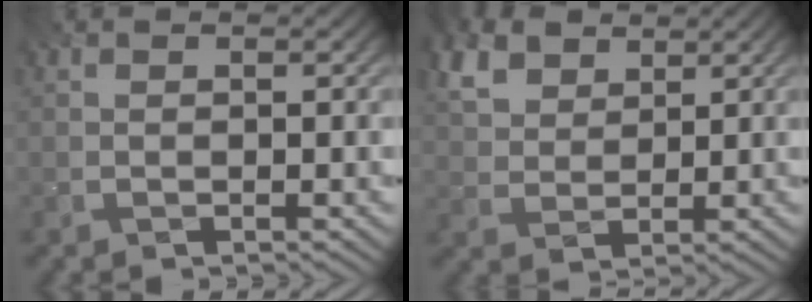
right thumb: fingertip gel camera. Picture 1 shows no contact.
{"total": 5.9, "force": [3.3, 3.8, 3.0], "torque": [-0.088, 0.008, 0.065]}